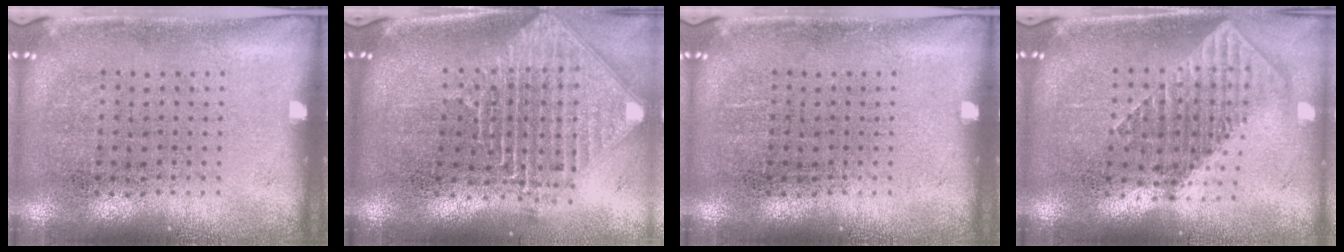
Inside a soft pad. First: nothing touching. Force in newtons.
{"total": 2.4, "press": 1.8, "slide": 1.6}
{"total": 0.0}
{"total": 1.9, "press": 1.5, "slide": 1.1}